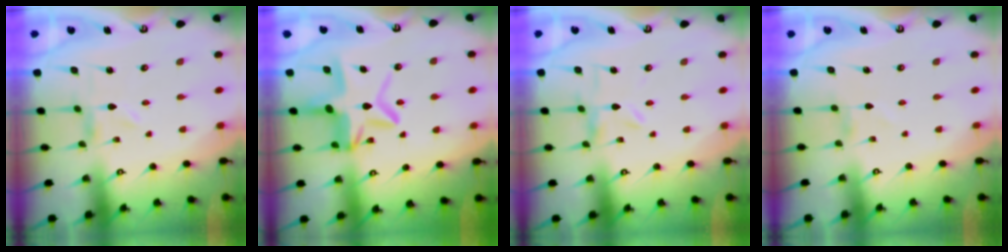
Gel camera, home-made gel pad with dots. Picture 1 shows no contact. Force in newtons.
{"total": 13.0, "press": 13.0, "slide": 1.1}
{"total": 0.8, "press": 0.8, "slide": 0.3}
{"total": 0.6, "press": 0.6, "slide": 0.2}